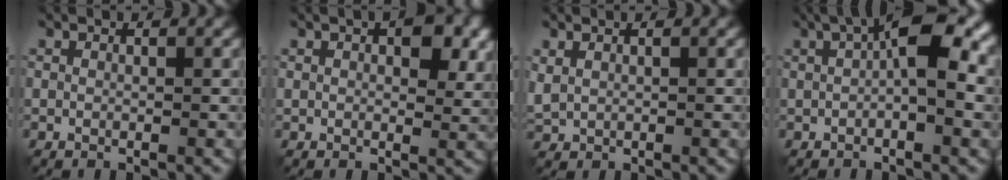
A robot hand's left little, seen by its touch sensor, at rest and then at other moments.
{"total": 5.5, "force": [2.0, 2.9, 4.2], "torque": [-0.059, 0.001, 0.026]}
{"total": 1.4, "force": [0.7, 0.9, 0.8], "torque": [-0.025, 0.004, 0.020]}
{"total": 7.9, "force": [1.3, 2.7, 7.3], "torque": [-0.121, 0.020, 0.012]}